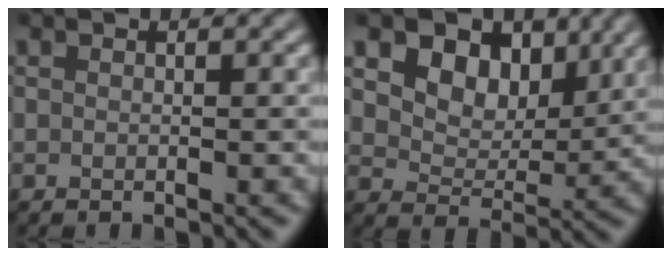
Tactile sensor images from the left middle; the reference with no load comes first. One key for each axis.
{"total": 8.4, "fx": 4.3, "fy": 5.5, "fz": 4.7, "tx": -0.082, "ty": -0.006, "tz": 0.075}